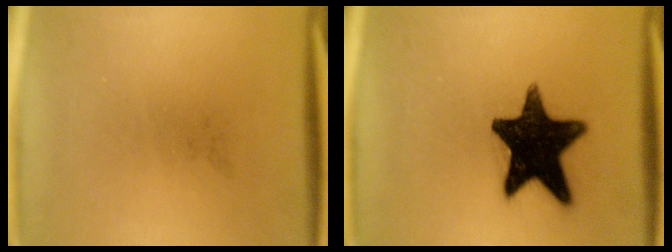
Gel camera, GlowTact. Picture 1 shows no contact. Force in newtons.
{"total": 17.2}